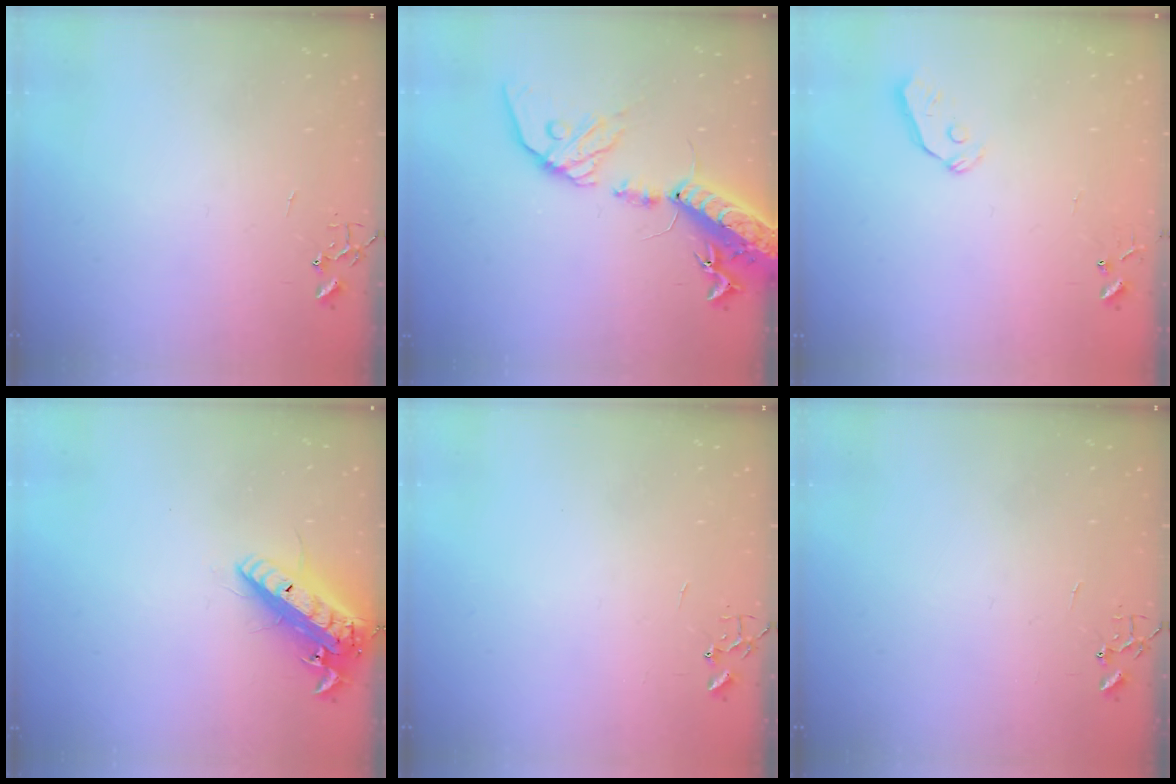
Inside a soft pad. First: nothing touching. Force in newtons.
{"total": 19.5, "press": 19.0, "slide": 4.4}
{"total": 3.0, "press": 3.0, "slide": 0.3}
{"total": 17.1, "press": 16.8, "slide": 3.3}
{"total": 0.0}
{"total": 0.0}